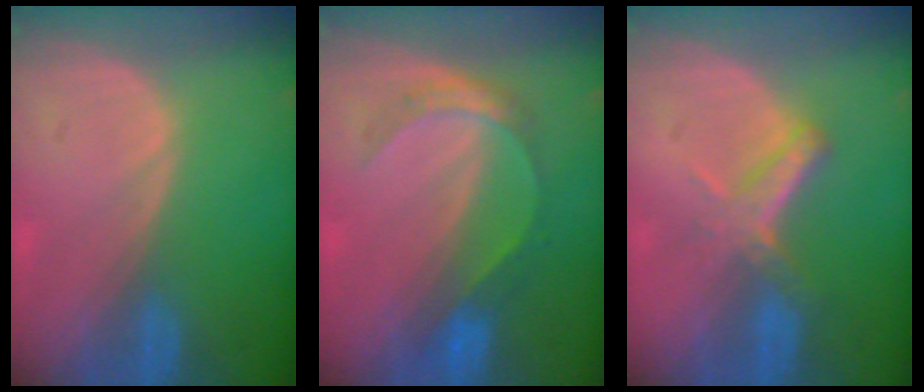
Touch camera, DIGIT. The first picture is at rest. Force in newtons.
{"total": 5.3, "press": 5.0, "slide": 1.6}
{"total": 5.6, "press": 4.8, "slide": 3.0}